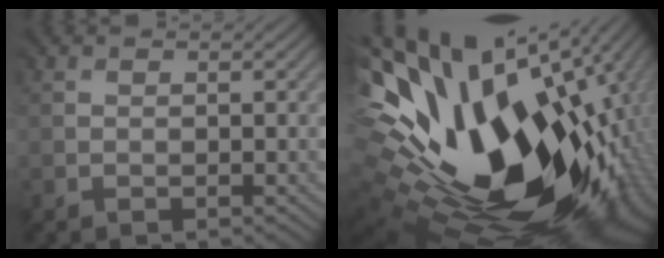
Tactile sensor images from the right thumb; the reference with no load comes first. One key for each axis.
{"total": 19.9, "fx": 1.5, "fy": 12.5, "fz": 15.4, "tx": -0.270, "ty": -0.064, "tz": 0.055}